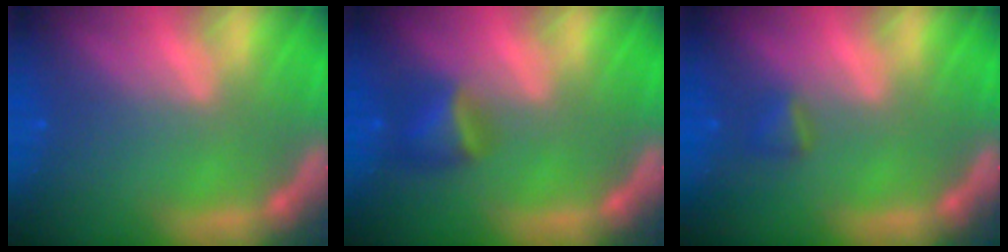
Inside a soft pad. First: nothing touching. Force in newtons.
{"total": 2.9}
{"total": 1.4}